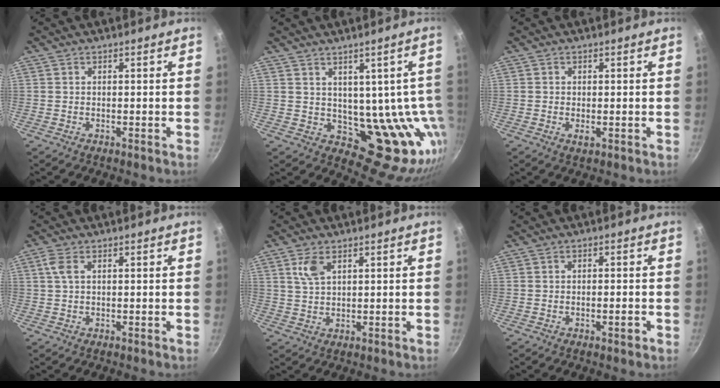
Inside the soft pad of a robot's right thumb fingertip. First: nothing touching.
{"total": 15.4, "force": [1.7, 9.8, 11.7], "torque": [-0.086, -0.015, 0.052]}
{"total": 1.2, "force": [-0.3, 0.8, 0.9], "torque": [-0.017, -0.003, -0.004]}
{"total": 2.4, "force": [0.6, 1.0, 2.1], "torque": [-0.049, 0.006, 0.013]}
{"total": 4.0, "force": [1.9, 2.0, 2.9], "torque": [-0.056, -0.006, 0.041]}
{"total": 2.1, "force": [-0.9, 0.6, 1.8], "torque": [-0.029, 0.005, -0.014]}